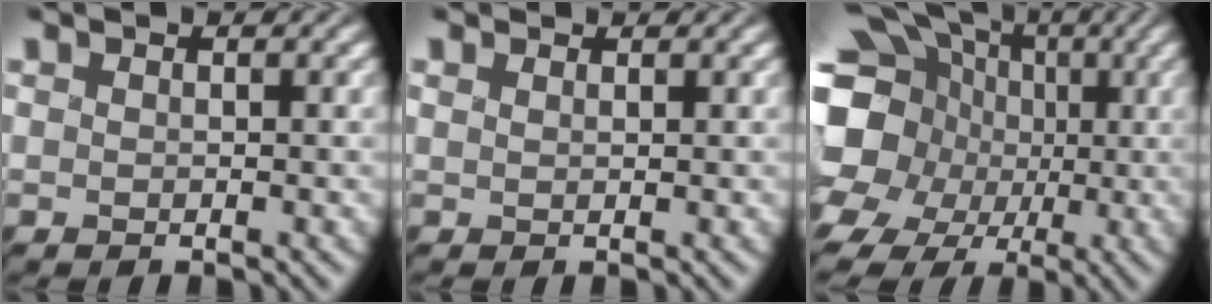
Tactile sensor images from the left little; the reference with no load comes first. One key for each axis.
{"total": 1.0, "fx": 0.9, "fy": 0.3, "fz": 0.2, "tx": -0.009, "ty": 0.001, "tz": 0.016}
{"total": 17.0, "fx": 0.1, "fy": 15.0, "fz": 7.9, "tx": -0.189, "ty": 0.013, "tz": -0.031}